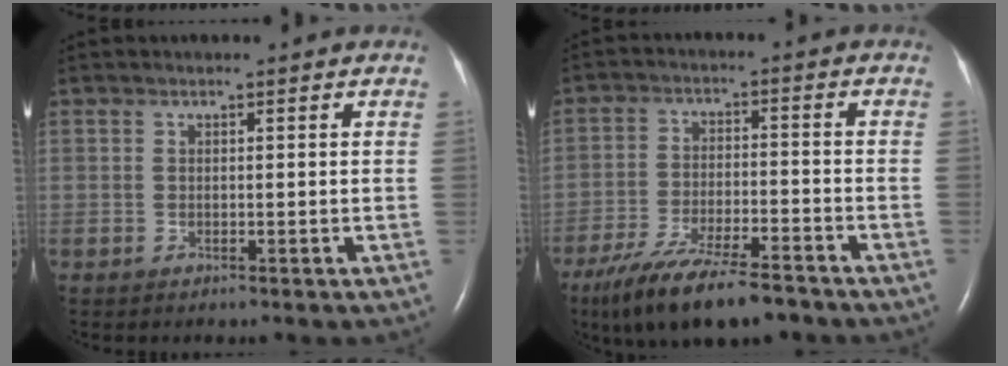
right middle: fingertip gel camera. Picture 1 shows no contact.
{"total": 14.3, "force": [-11.2, 2.8, 8.4], "torque": [-0.156, -0.027, -0.187]}